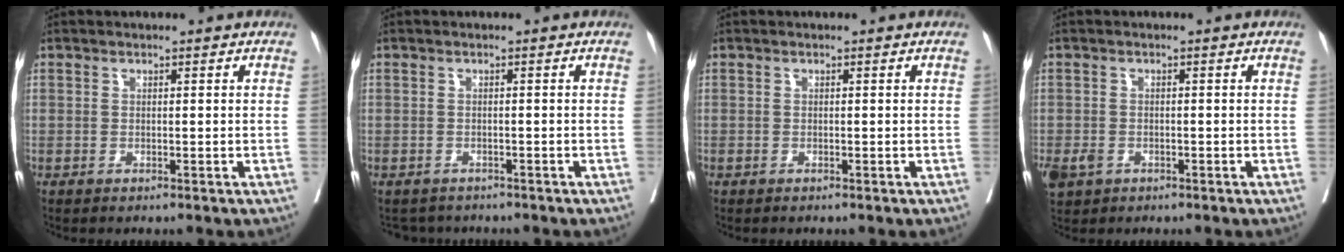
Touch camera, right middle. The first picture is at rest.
{"total": 2.7, "force": [-2.5, 1.0, -0.5], "torque": [0.005, -0.003, -0.040]}
{"total": 0.0}
{"total": 3.8, "force": [-2.0, 2.7, 1.7], "torque": [-0.032, -0.003, -0.030]}